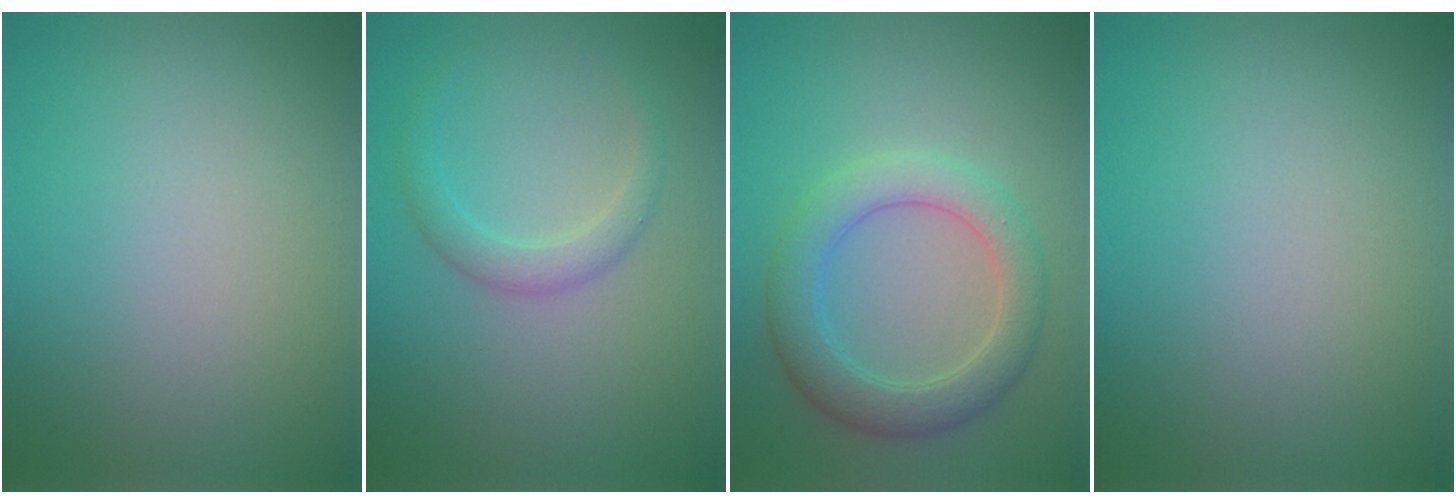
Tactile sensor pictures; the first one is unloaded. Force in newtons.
{"total": 2.0, "press": 2.0, "slide": 0.1}
{"total": 4.5, "press": 4.5, "slide": 0.3}
{"total": 0.0}